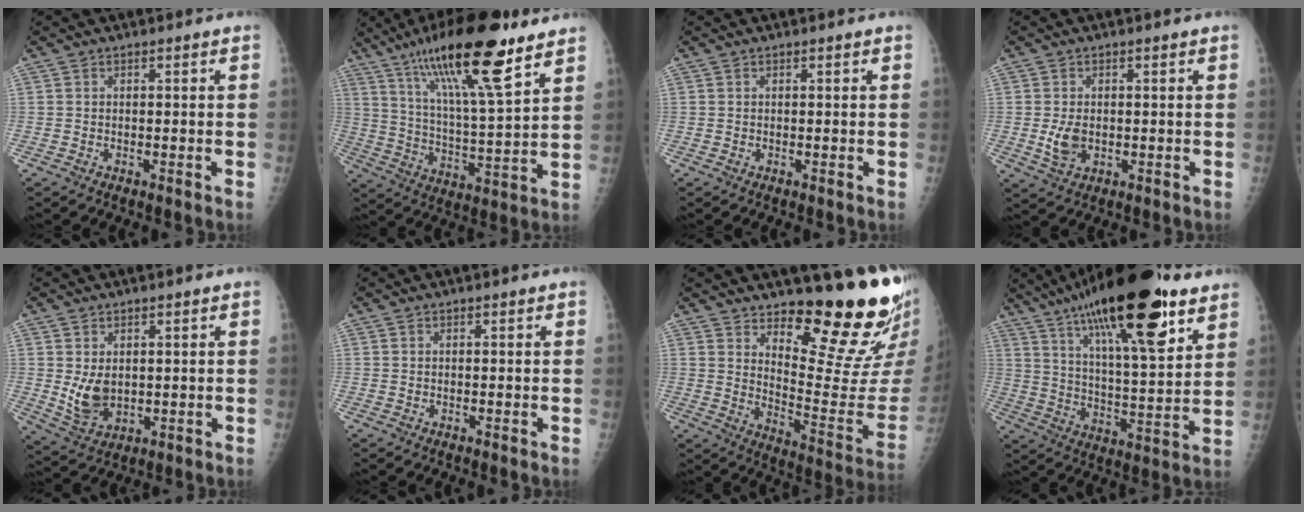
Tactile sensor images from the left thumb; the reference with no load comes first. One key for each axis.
{"total": 21.3, "fx": 13.5, "fy": 4.4, "fz": 15.9, "tx": -0.262, "ty": -0.047, "tz": 0.234}
{"total": 0.0}
{"total": 4.6, "fx": -0.3, "fy": 3.0, "fz": 3.4, "tx": -0.062, "ty": -0.007, "tz": 0.001}
{"total": 6.2, "fx": 0.9, "fy": 4.2, "fz": 4.4, "tx": -0.067, "ty": -0.020, "tz": 0.033}
{"total": 0.0}
{"total": 17.5, "fx": 14.1, "fy": 3.2, "fz": 9.9, "tx": -0.101, "ty": -0.150, "tz": 0.207}
{"total": 27.0, "fx": 15.8, "fy": 7.6, "fz": 20.5, "tx": -0.323, "ty": -0.036, "tz": 0.256}